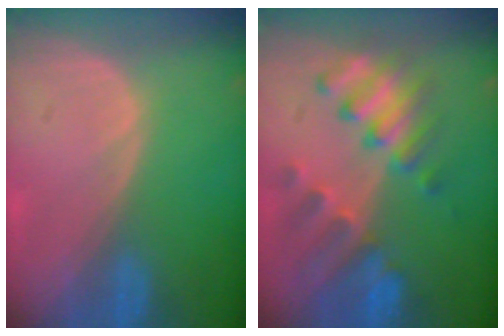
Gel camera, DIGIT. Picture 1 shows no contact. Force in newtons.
{"total": 8.9, "press": 8.3, "slide": 3.5}